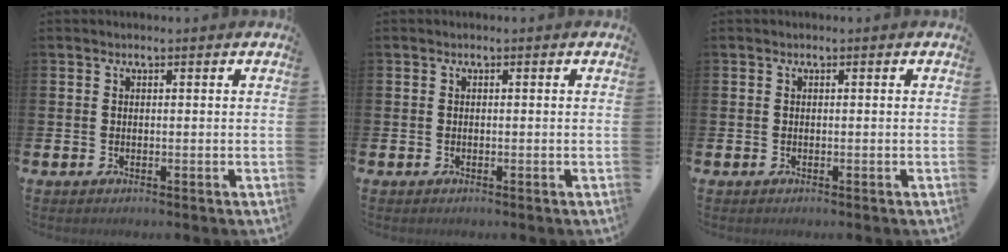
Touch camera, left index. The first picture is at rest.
{"total": 0.0}
{"total": 0.0}